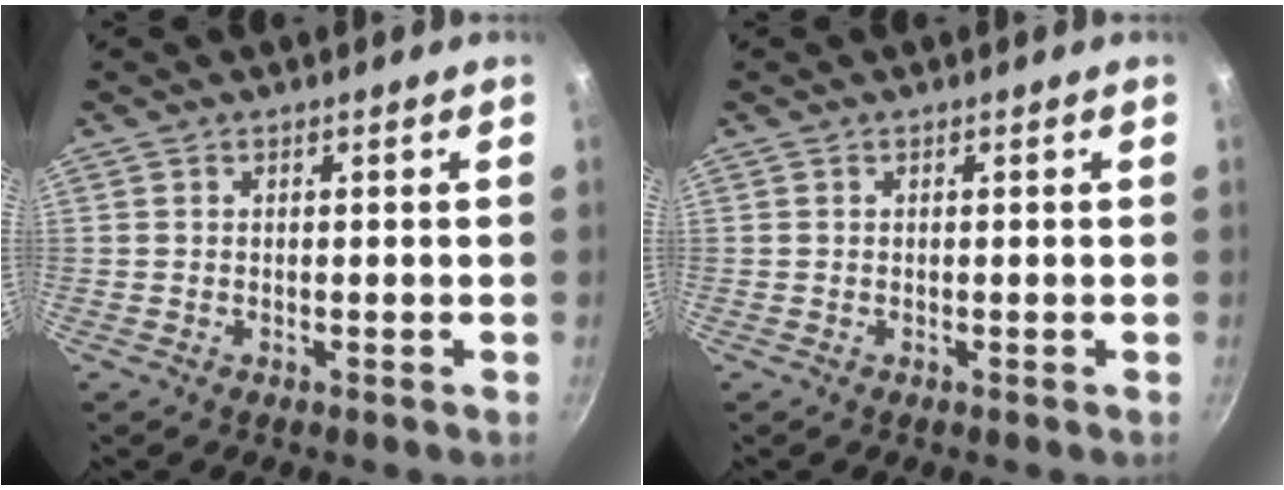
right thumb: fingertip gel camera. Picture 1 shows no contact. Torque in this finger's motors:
{"motor_torque": [-0.12, -0.12, 0.07, -0.03, 0.00]}